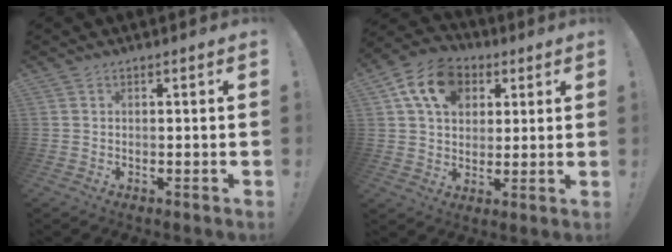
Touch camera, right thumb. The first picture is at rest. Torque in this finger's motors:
{"motor_torque": [0.82, 0.83, 0.06, 0.04, 0.03]}